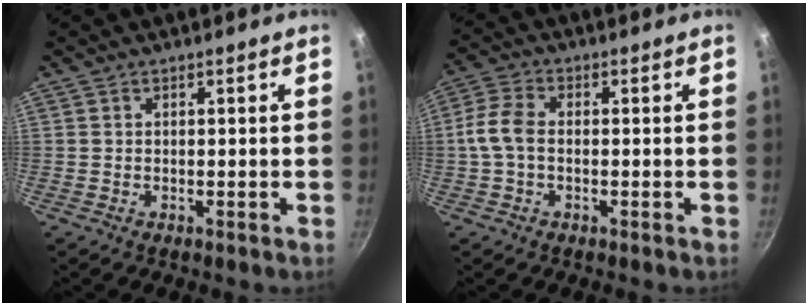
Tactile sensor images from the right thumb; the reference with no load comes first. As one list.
[{"total": 5.9, "force": [-0.5, 3.7, 4.6], "torque": [-0.101, 0.021, -0.020]}]